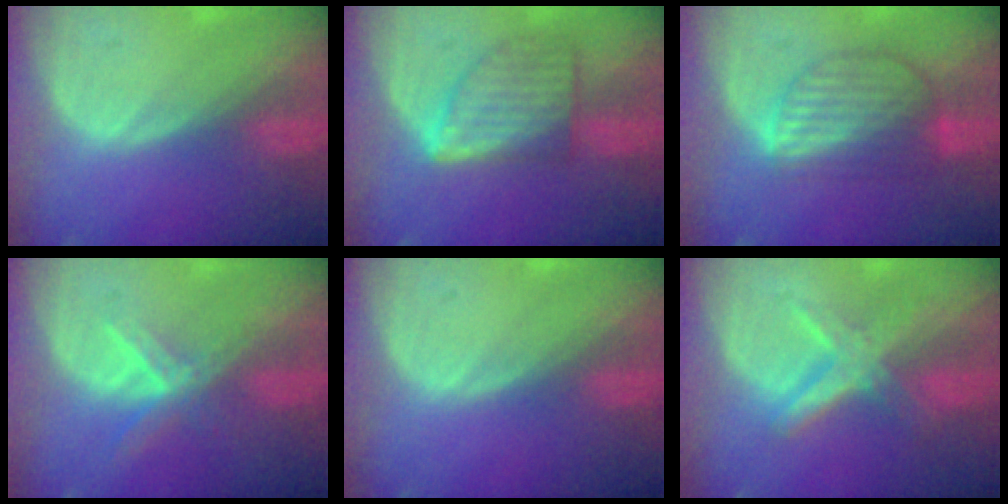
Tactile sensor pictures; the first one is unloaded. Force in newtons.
{"total": 7.1, "press": 7.1, "slide": 0.1}
{"total": 7.7, "press": 7.1, "slide": 3.0}
{"total": 5.6, "press": 4.9, "slide": 2.8}
{"total": 0.0}
{"total": 7.0, "press": 6.1, "slide": 3.4}